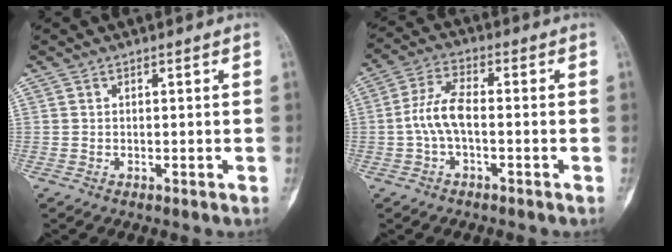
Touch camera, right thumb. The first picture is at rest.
{"total": 6.8, "force": [-1.1, 2.9, 6.0], "torque": [-0.130, 0.022, -0.027]}